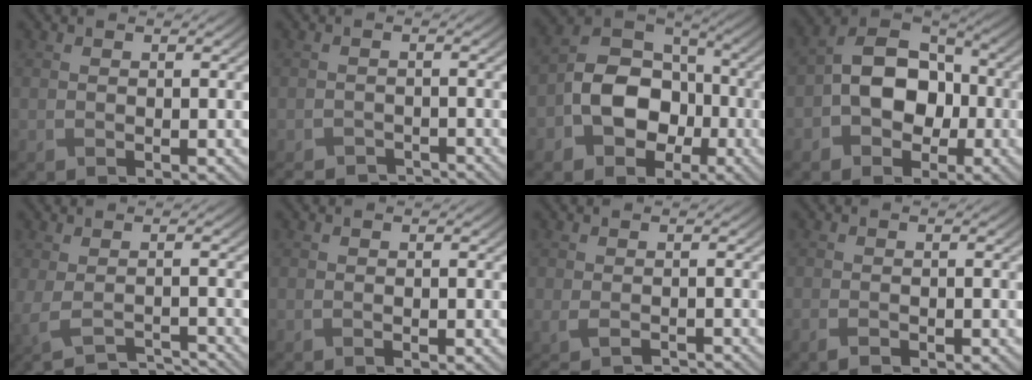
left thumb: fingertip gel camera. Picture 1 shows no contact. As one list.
[{"total": 3.6, "force": [-3.4, 0.8, 0.8], "torque": [-0.012, -0.009, -0.059]}, {"total": 10.1, "force": [-3.1, 7.5, 6.0], "torque": [-0.118, -0.007, -0.067]}, {"total": 9.6, "force": [-1.9, 7.0, 6.2], "torque": [-0.108, 0.006, -0.047]}, {"total": 3.7, "force": [-2.2, 0.6, 2.8], "torque": [-0.050, -0.014, -0.034]}, {"total": 0.0}, {"total": 2.7, "force": [-2.1, 0.5, 1.6], "torque": [-0.038, -0.012, -0.035]}, {"total": 1.6, "force": [-1.0, 0.8, 0.9], "torque": [-0.020, -0.003, -0.019]}]